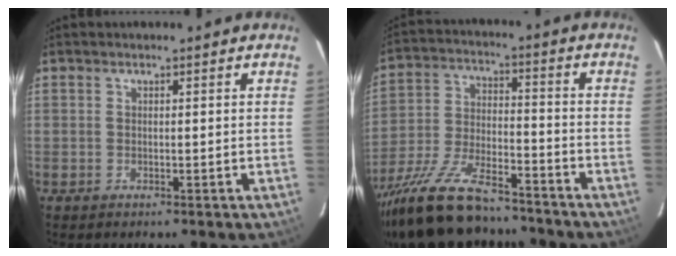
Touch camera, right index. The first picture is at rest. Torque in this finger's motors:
{"motor_torque": [1.50, -0.64, 0.88, 0.19]}